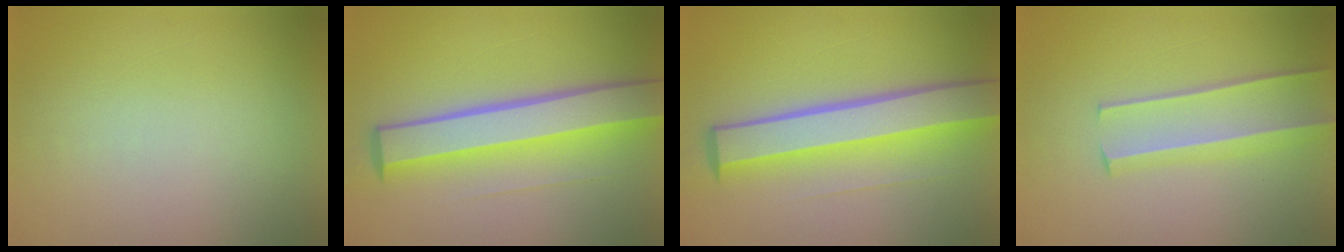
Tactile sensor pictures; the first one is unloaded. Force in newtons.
{"total": 8.0}
{"total": 8.0}
{"total": 2.9}